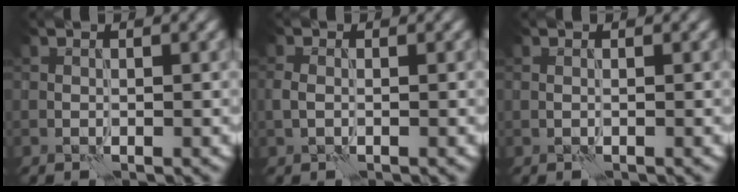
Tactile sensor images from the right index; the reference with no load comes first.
{"total": 1.3, "force": [-0.2, 0.9, 1.0], "torque": [-0.024, 0.002, -0.008]}
{"total": 0.0}